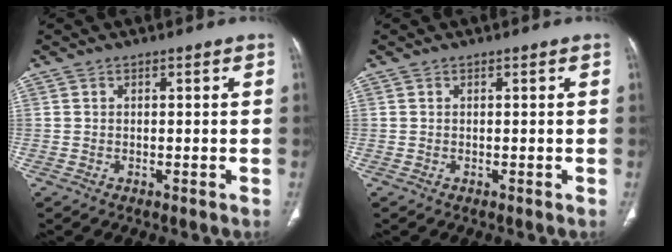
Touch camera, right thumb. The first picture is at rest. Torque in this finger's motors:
{"motor_torque": [-0.03, 0.03, 0.00, 0.00, 0.00]}